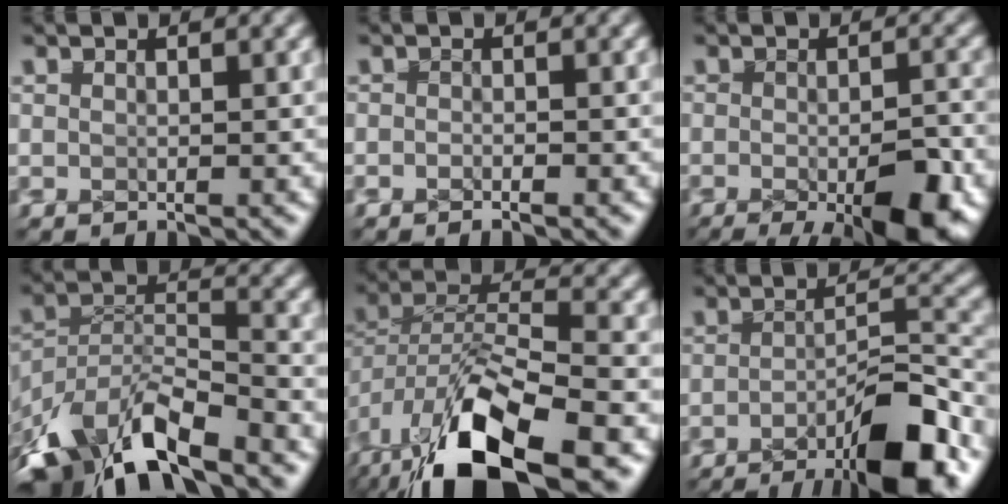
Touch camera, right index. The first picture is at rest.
{"total": 1.2, "force": [-1.0, 0.6, 0.3], "torque": [0.000, 0.001, -0.022]}
{"total": 8.9, "force": [-4.7, 4.2, 6.3], "torque": [-0.089, -0.038, -0.057]}
{"total": 10.1, "force": [-7.0, 4.8, 5.4], "torque": [-0.085, -0.029, -0.108]}
{"total": 6.8, "force": [-3.7, 1.8, 5.3], "torque": [-0.069, -0.001, -0.059]}
{"total": 10.4, "force": [-8.2, 3.5, 5.4], "torque": [-0.045, -0.008, -0.126]}